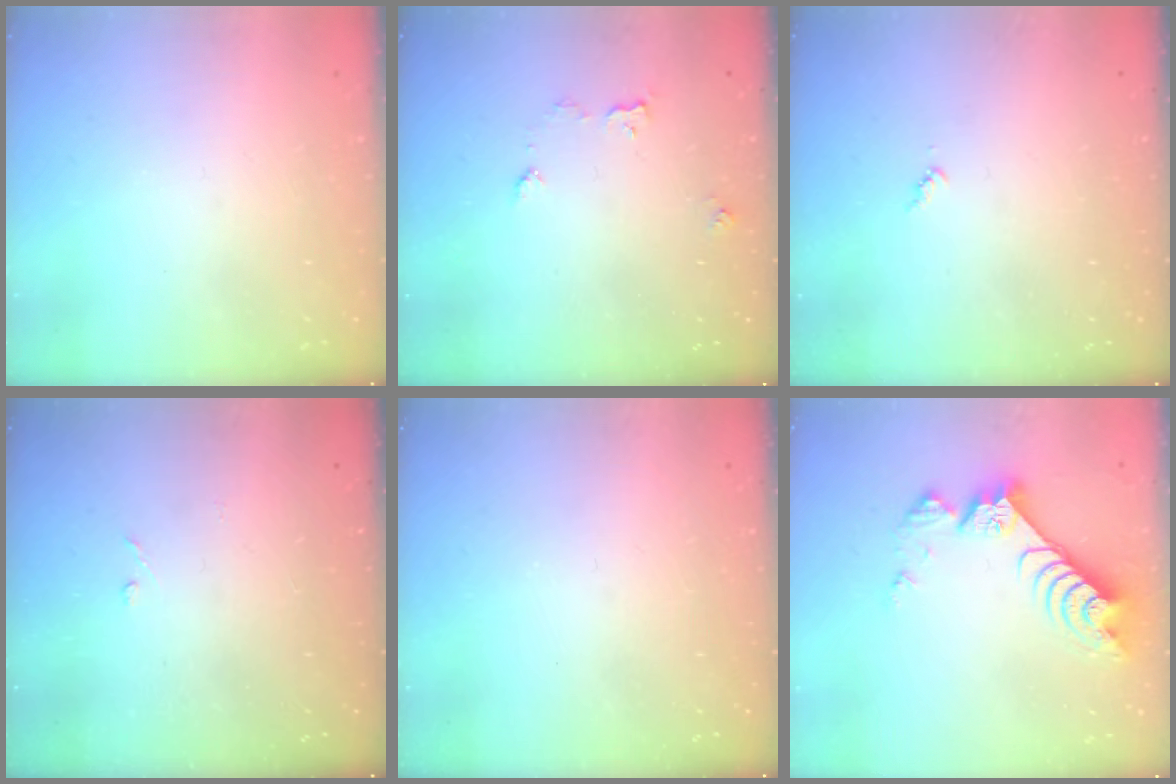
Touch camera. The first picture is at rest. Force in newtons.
{"total": 5.3, "press": 5.2, "slide": 0.6}
{"total": 3.4, "press": 3.4, "slide": 0.2}
{"total": 3.1, "press": 3.0, "slide": 0.4}
{"total": 0.0}
{"total": 10.3, "press": 10.3, "slide": 1.0}